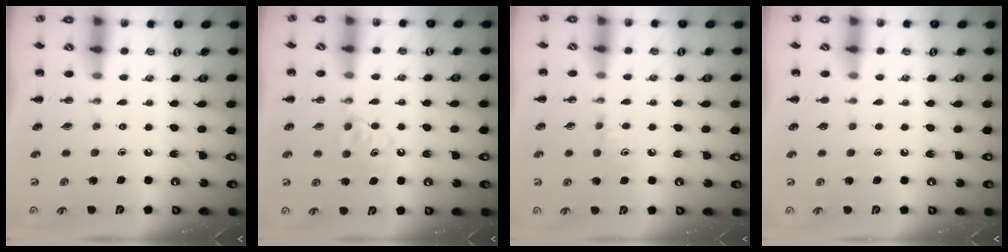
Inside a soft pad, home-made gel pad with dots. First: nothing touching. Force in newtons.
{"total": 6.6, "press": 6.4, "slide": 1.6}
{"total": 5.4, "press": 5.1, "slide": 1.8}
{"total": 0.8, "press": 0.8, "slide": 0.1}